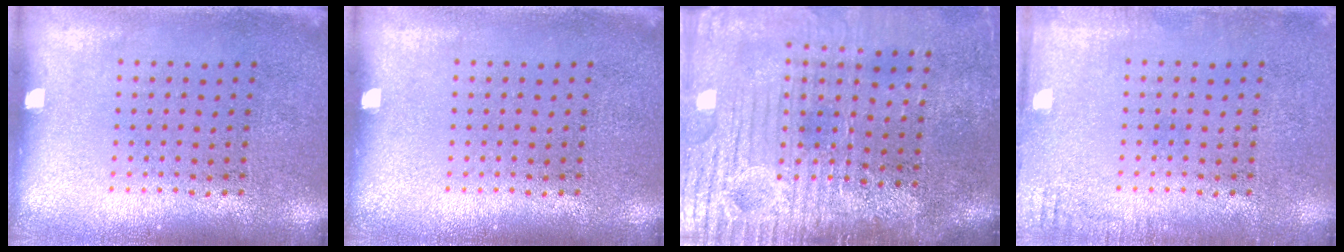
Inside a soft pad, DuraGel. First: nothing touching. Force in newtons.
{"total": 0.0}
{"total": 4.7, "press": 4.0, "slide": 2.4}
{"total": 1.4, "press": 1.4, "slide": 0.1}